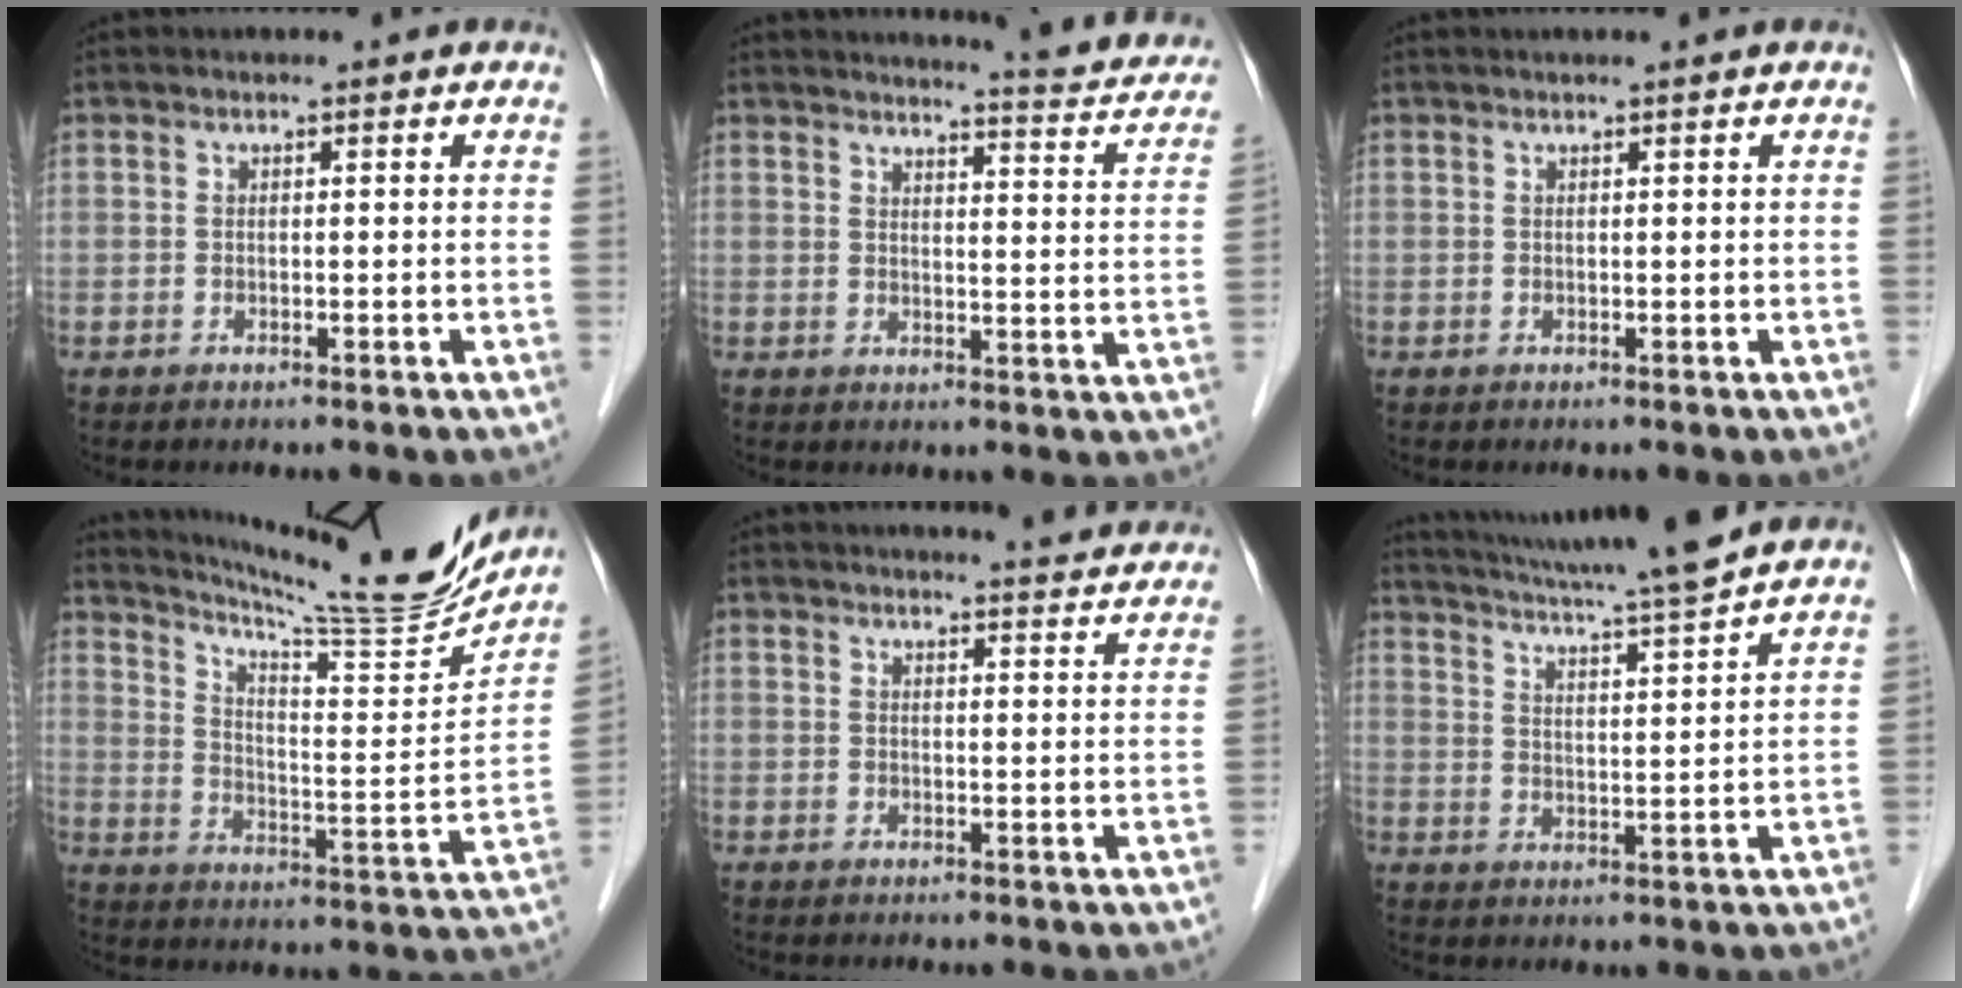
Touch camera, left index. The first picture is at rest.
{"total": 14.6, "force": [13.8, 1.0, 4.7], "torque": [-0.052, -0.054, 0.141]}
{"total": 0.5, "force": [0.4, -0.2, 0.3], "torque": [-0.011, 0.002, 0.014]}
{"total": 18.8, "force": [17.7, -0.6, 6.3], "torque": [-0.110, -0.058, 0.256]}
{"total": 9.9, "force": [9.6, 0.3, 2.6], "torque": [-0.032, -0.004, 0.099]}
{"total": 13.5, "force": [12.2, -1.5, 5.7], "torque": [-0.105, -0.006, 0.183]}